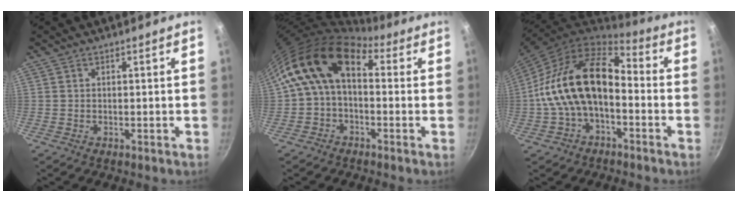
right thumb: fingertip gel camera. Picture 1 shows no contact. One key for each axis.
{"total": 13.5, "fx": 2.2, "fy": 8.5, "fz": 10.3, "tx": -0.172, "ty": 0.027, "tz": 0.015}
{"total": 17.1, "fx": -2.1, "fy": 10.4, "fz": 13.4, "tx": -0.226, "ty": 0.051, "tz": -0.049}